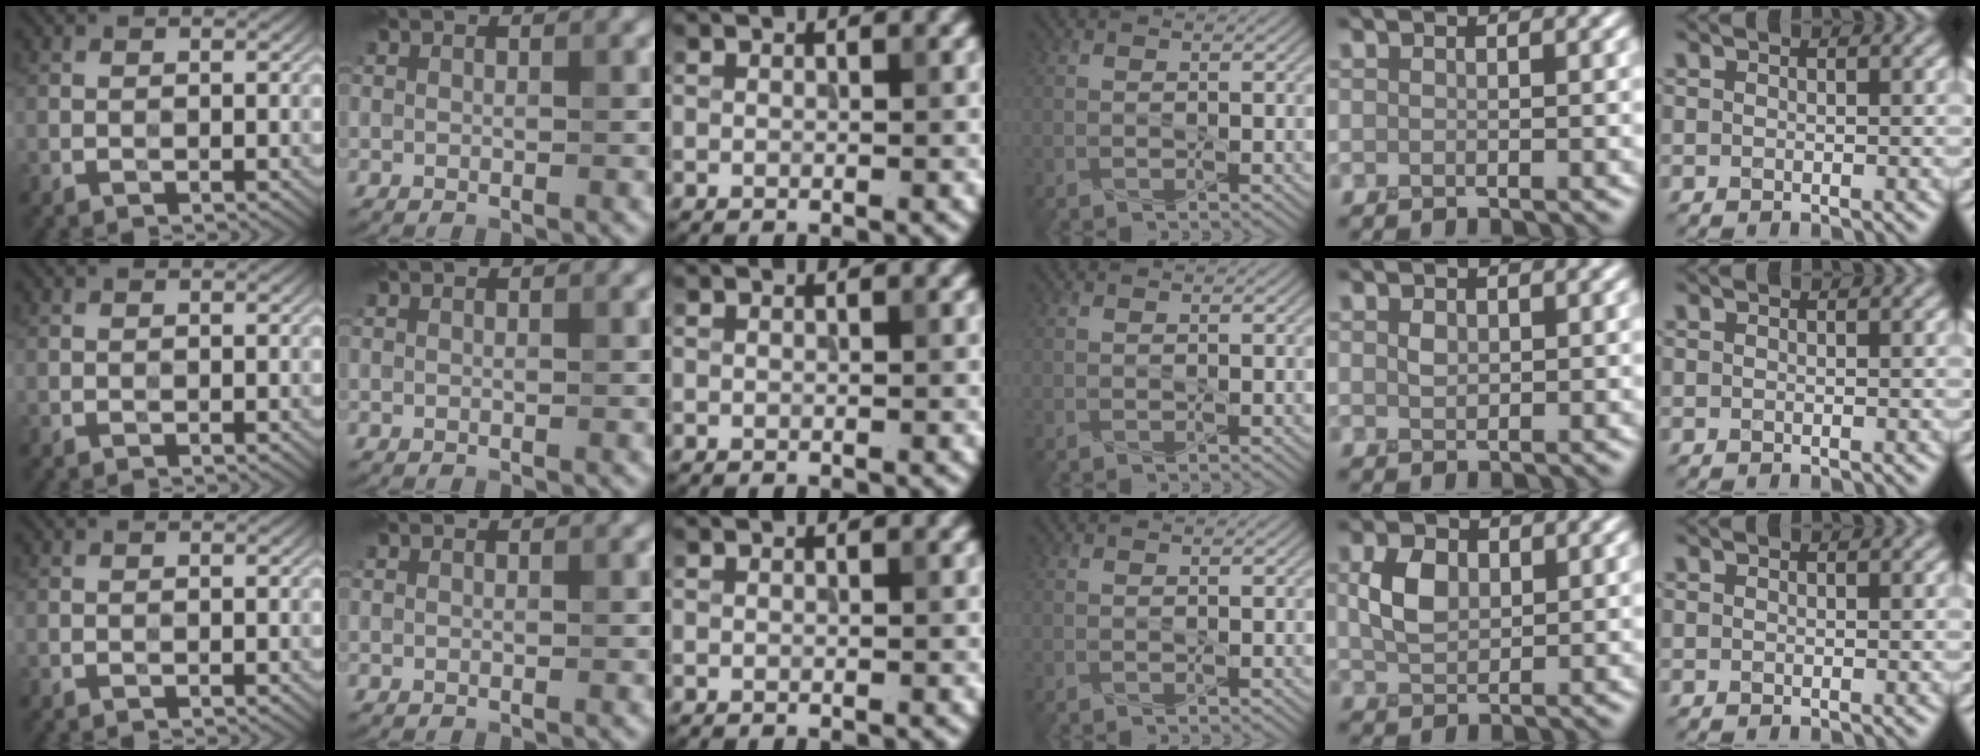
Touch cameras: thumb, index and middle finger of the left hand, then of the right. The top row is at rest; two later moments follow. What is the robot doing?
{"motion": "press", "object": "joystick"}